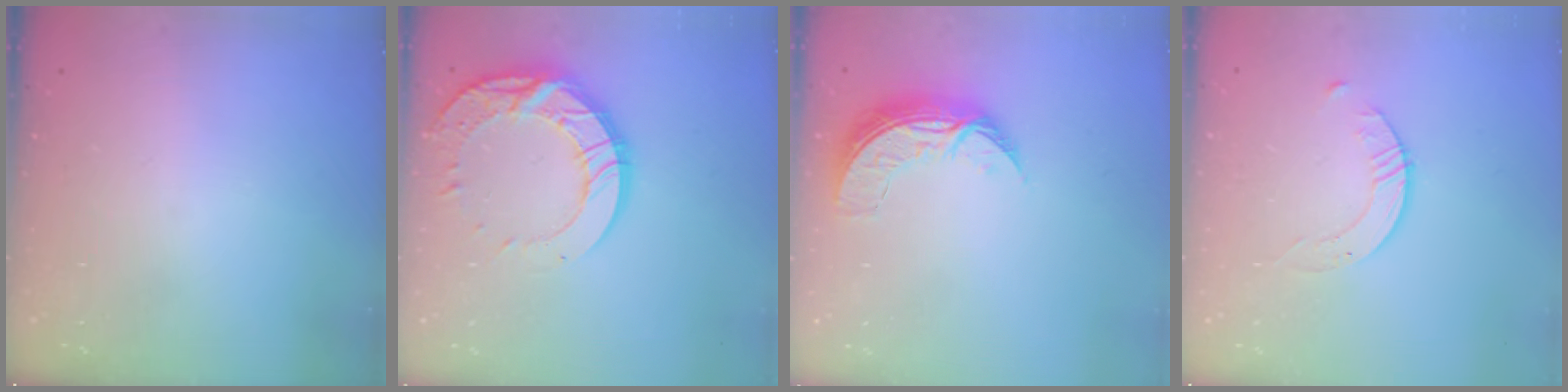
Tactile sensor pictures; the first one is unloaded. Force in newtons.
{"total": 17.3, "press": 17.2, "slide": 1.9}
{"total": 7.8, "press": 7.8, "slide": 0.7}
{"total": 2.8, "press": 2.8, "slide": 0.3}